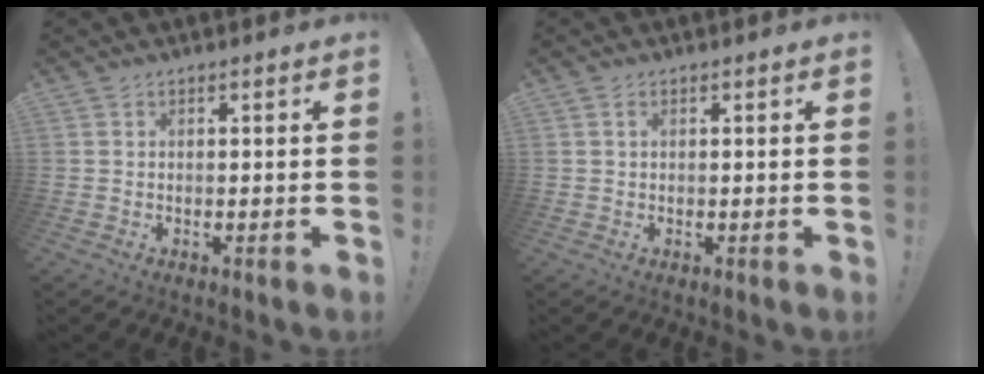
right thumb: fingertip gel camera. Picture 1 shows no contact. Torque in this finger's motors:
{"motor_torque": [-0.06, -0.18, -0.27, -0.04, 0.09]}